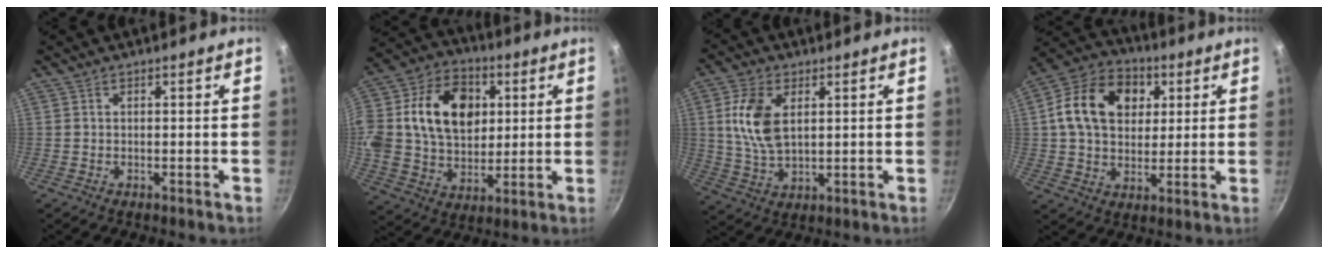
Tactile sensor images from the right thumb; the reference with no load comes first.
{"total": 24.8, "force": [5.0, 18.2, 16.2], "torque": [-0.297, 0.026, 0.084]}
{"total": 10.3, "force": [2.6, 5.9, 8.0], "torque": [-0.152, -0.010, 0.052]}
{"total": 16.6, "force": [4.2, 12.3, 10.3], "torque": [-0.153, 0.012, 0.057]}